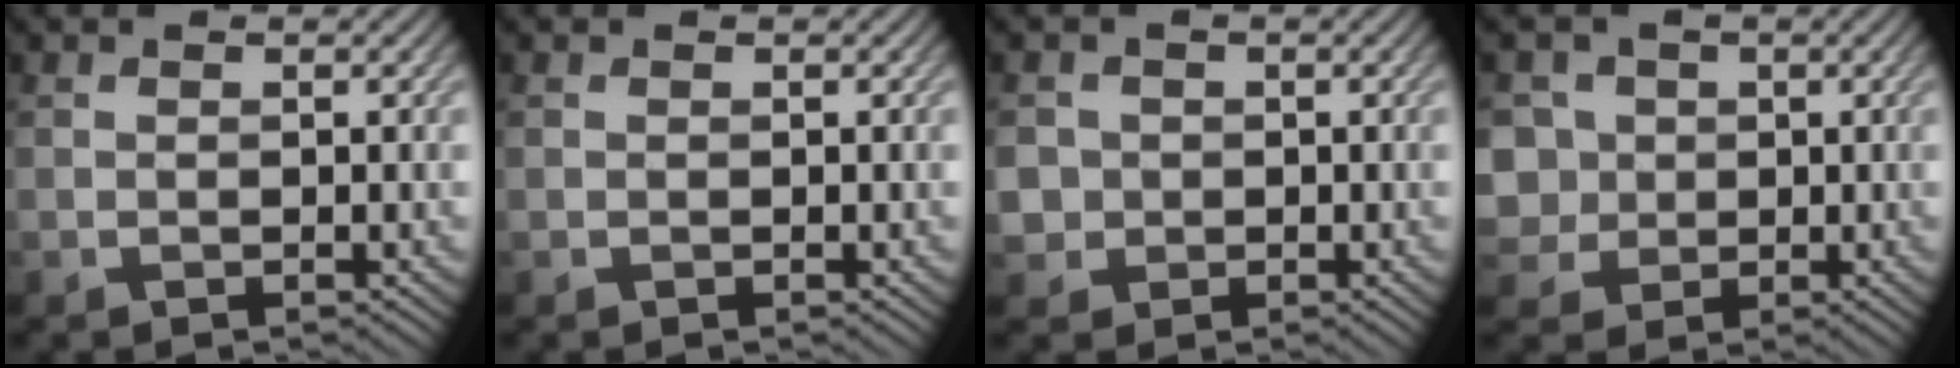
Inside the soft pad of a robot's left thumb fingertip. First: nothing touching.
{"total": 0.0}
{"total": 2.8, "force": [-0.1, 2.8, 0.5], "torque": [-0.017, -0.004, -0.005]}
{"total": 5.6, "force": [0.5, 5.2, 1.8], "torque": [-0.066, 0.007, -0.006]}